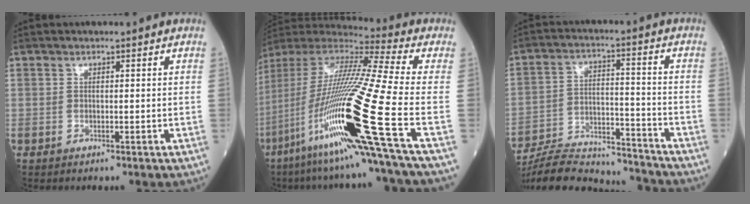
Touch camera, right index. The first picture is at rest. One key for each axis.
{"total": 26.9, "fx": -10.2, "fy": -0.9, "fz": 24.9, "tx": -0.483, "ty": -0.046, "tz": -0.195}
{"total": 18.9, "fx": -18.1, "fy": 2.4, "fz": 4.8, "tx": -0.112, "ty": 0.006, "tz": -0.280}